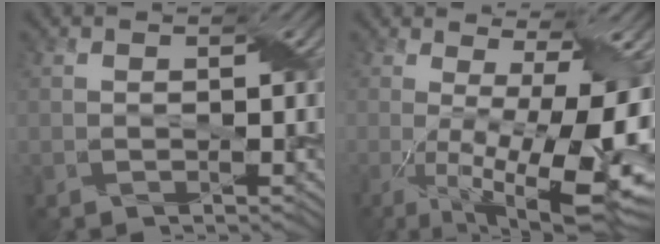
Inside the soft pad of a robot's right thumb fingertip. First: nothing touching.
{"total": 16.9, "force": [-2.8, 4.6, 16.0], "torque": [-0.233, -0.016, -0.033]}